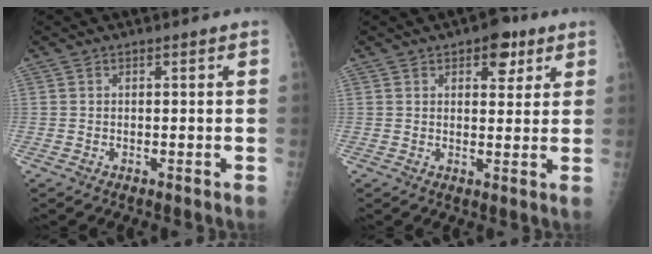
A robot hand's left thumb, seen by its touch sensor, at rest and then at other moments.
{"total": 5.9, "force": [3.2, 3.3, 3.7], "torque": [-0.021, -0.010, 0.037]}